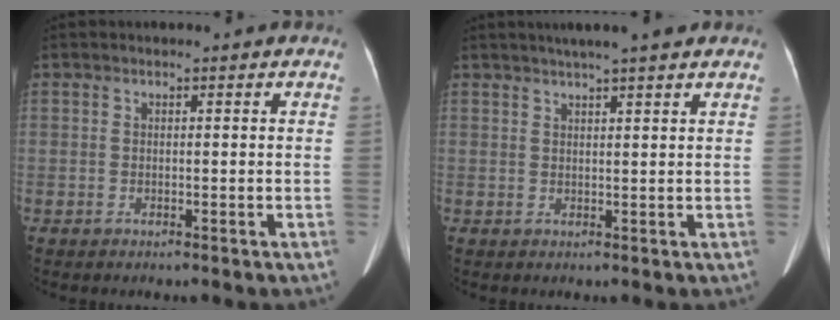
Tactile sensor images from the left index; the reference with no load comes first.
{"total": 7.2, "force": [5.8, 0.2, 4.1], "torque": [-0.059, 0.026, 0.078]}